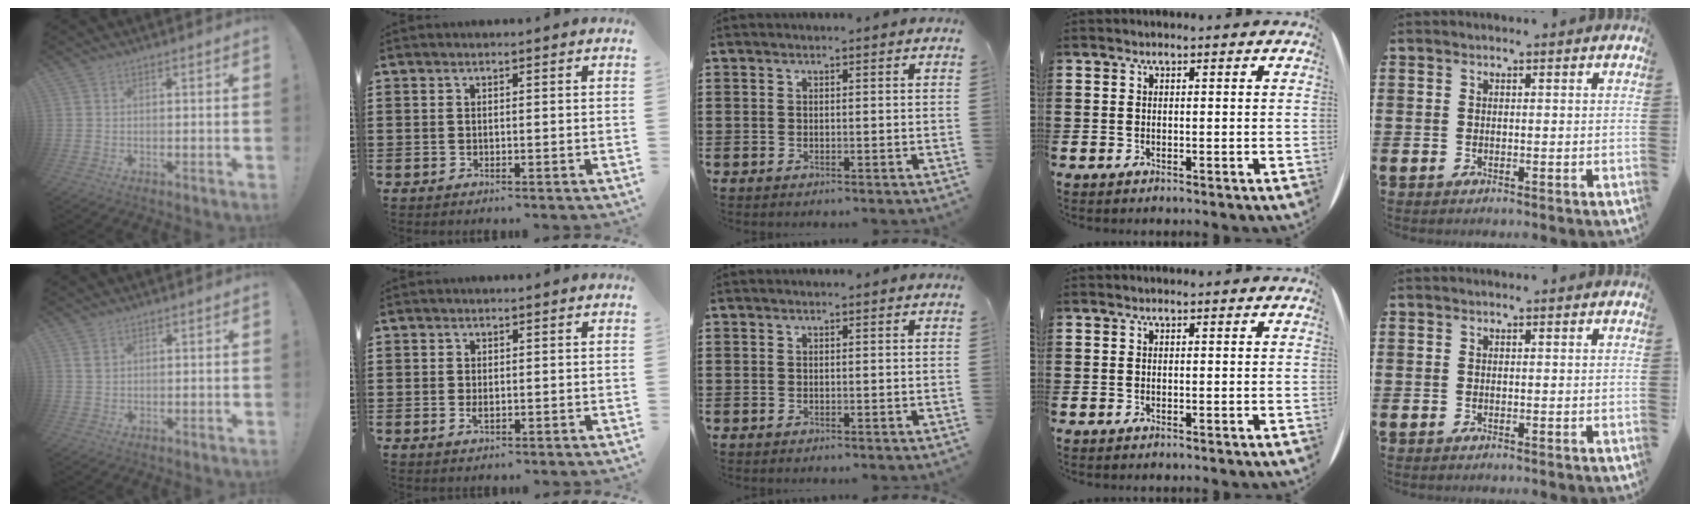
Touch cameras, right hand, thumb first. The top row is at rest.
{"thumb": {"total": 1.9, "force": [1.0, 1.2, 1.0], "torque": [-0.013, -0.001, 0.018]}, "index": {"total": 0.9, "force": [-0.1, 0.5, 0.8], "torque": [-0.016, -0.003, 0.000]}}